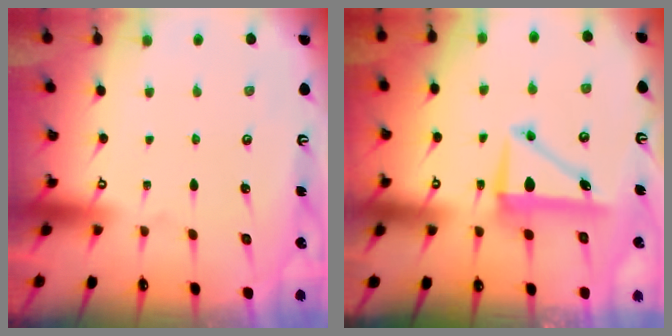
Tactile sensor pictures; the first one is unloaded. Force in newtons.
{"total": 7.3, "press": 7.1, "slide": 1.7}